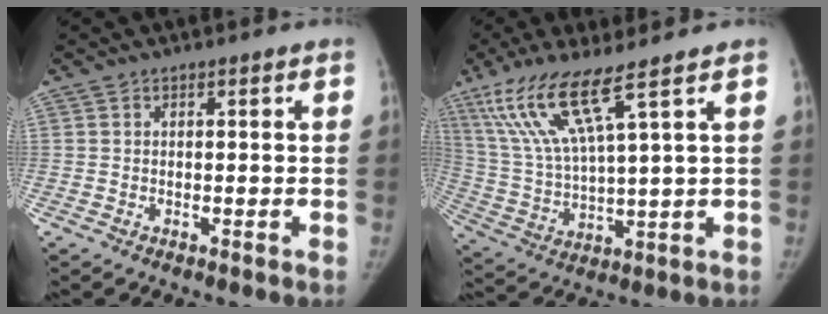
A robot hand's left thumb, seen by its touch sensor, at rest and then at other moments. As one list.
[{"total": 13.5, "force": [8.0, 1.4, 10.8], "torque": [-0.244, -0.035, 0.167]}]